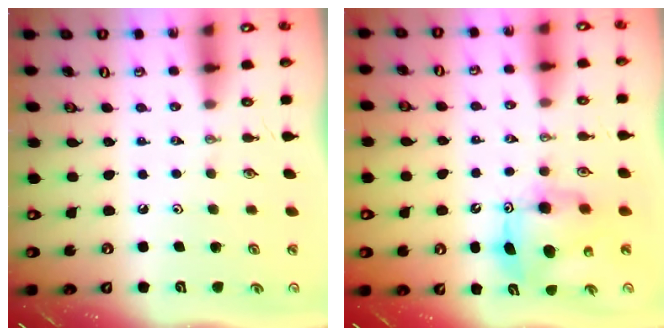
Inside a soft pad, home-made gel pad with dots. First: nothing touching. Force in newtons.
{"total": 9.1, "press": 9.1, "slide": 0.7}